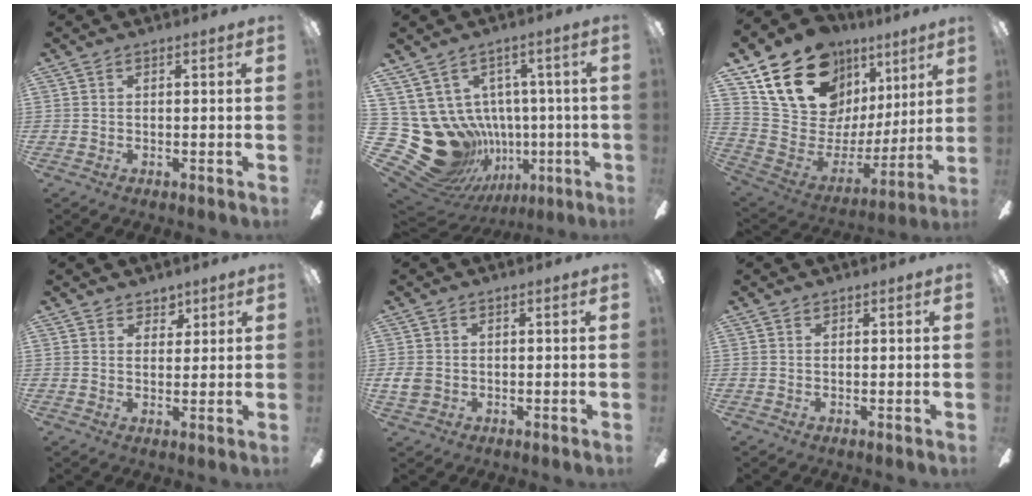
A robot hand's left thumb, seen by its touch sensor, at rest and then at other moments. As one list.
[{"total": 20.8, "force": [-3.5, 17.4, 10.7], "torque": [-0.265, -0.017, -0.006]}, {"total": 21.9, "force": [13.7, 13.7, 10.1], "torque": [-0.180, -0.075, 0.264]}, {"total": 3.8, "force": [2.9, 2.4, 0.5], "torque": [0.002, -0.013, 0.049]}, {"total": 3.8, "force": [0.0, 3.0, 2.2], "torque": [-0.052, 0.003, 0.000]}, {"total": 0.6, "force": [0.4, 0.3, 0.3], "torque": [-0.006, 0.002, 0.007]}]